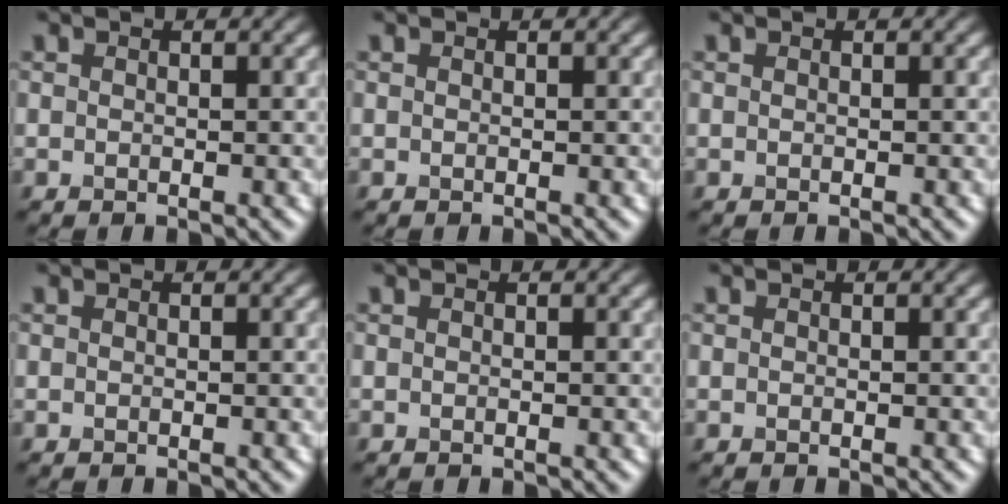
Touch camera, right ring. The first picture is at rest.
{"total": 0.0}
{"total": 0.0}
{"total": 0.0}
{"total": 0.0}
{"total": 0.0}